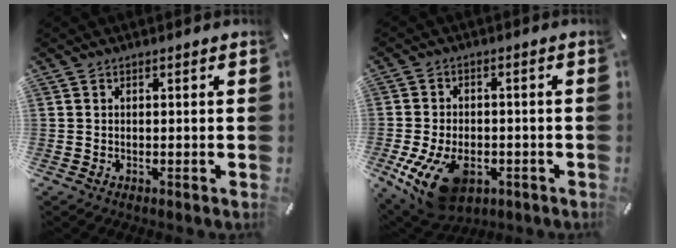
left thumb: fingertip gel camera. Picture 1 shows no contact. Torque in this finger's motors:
{"motor_torque": [1.02, 3.14, 0.94, 0.00, 0.19]}